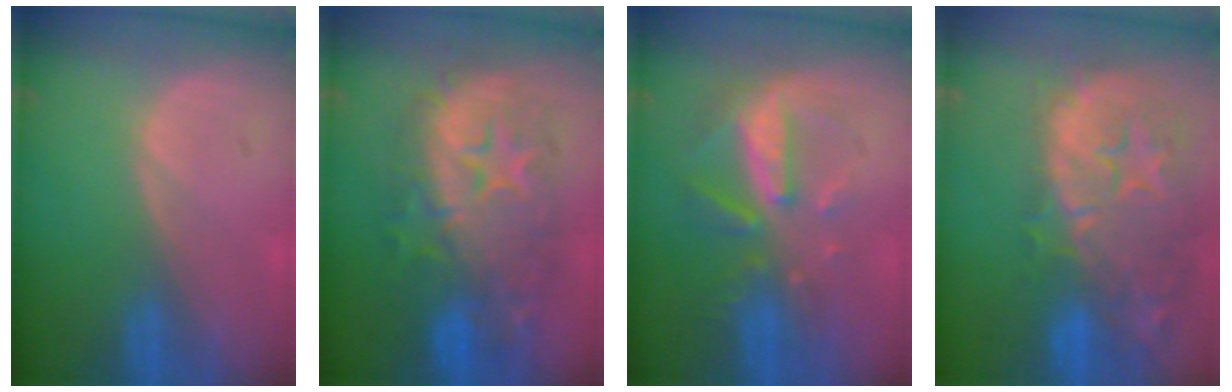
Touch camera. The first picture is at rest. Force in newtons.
{"total": 12.0, "press": 11.9, "slide": 1.2}
{"total": 8.0, "press": 7.3, "slide": 3.3}
{"total": 15.0, "press": 12.0, "slide": 9.1}